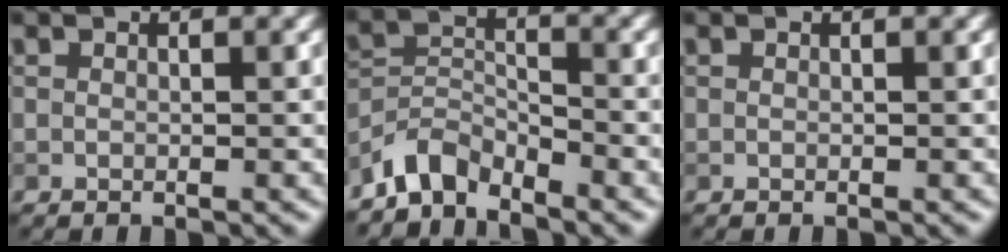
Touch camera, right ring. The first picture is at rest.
{"total": 3.8, "force": [-3.5, 1.3, 0.9], "torque": [-0.016, 0.004, -0.081]}
{"total": 0.0}